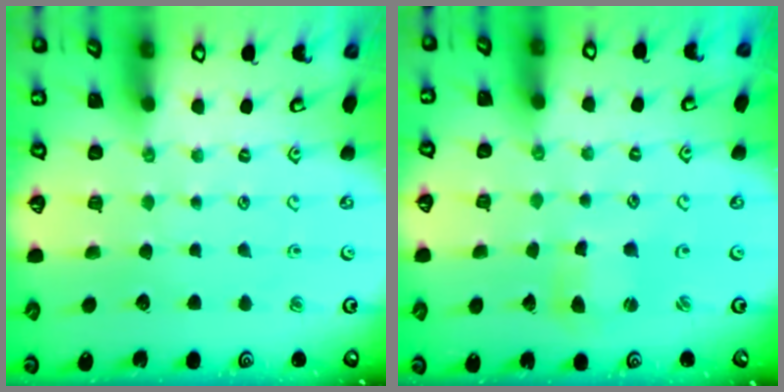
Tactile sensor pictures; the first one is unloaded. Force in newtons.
{"total": 2.3, "press": 2.3, "slide": 0.3}